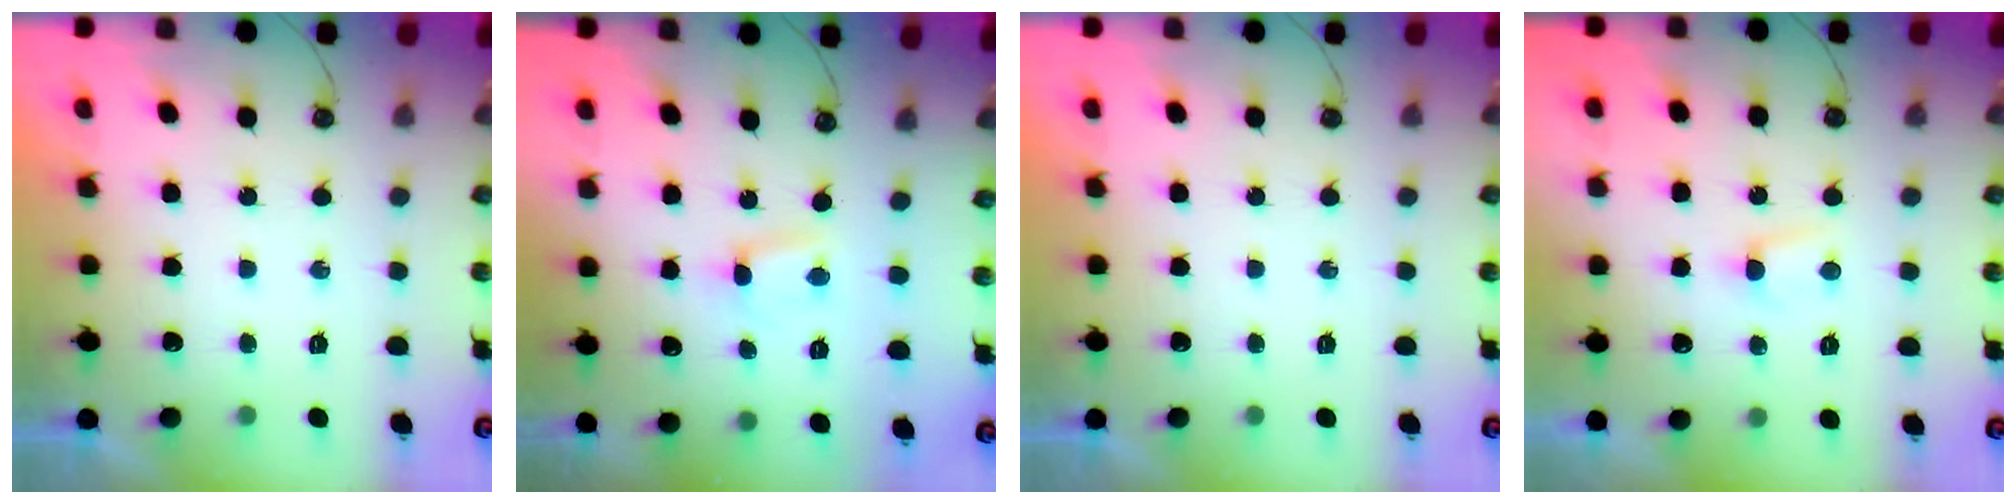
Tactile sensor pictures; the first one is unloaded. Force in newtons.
{"total": 0.5, "press": 0.3, "slide": 0.4}
{"total": 0.0}
{"total": 2.8, "press": 2.8, "slide": 0.4}